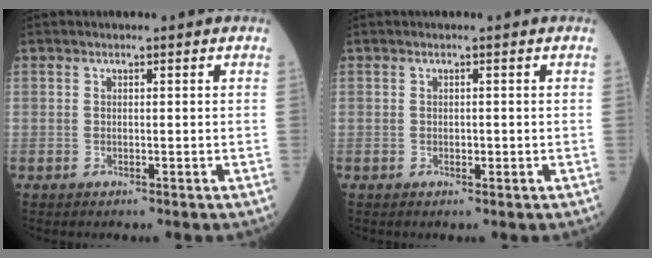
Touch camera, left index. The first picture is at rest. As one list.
[{"total": 0.6, "force": [-0.1, 0.3, 0.5], "torque": [-0.007, 0.001, -0.002]}]